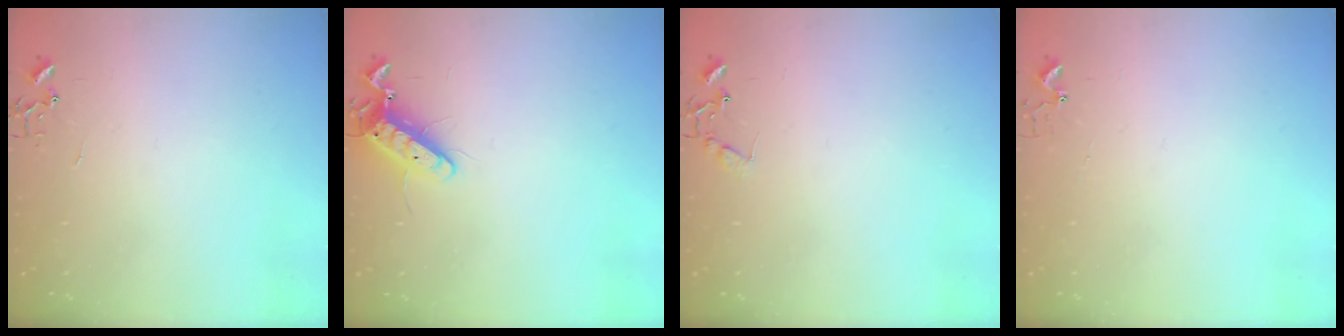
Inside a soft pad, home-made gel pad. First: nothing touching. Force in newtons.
{"total": 11.2, "press": 11.1, "slide": 1.4}
{"total": 7.5, "press": 7.5, "slide": 0.4}
{"total": 2.7, "press": 2.7, "slide": 0.3}